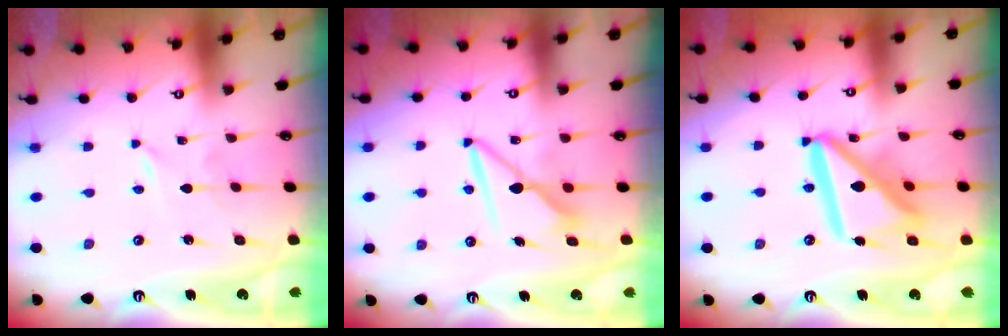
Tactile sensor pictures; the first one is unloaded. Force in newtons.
{"total": 8.1, "press": 8.1, "slide": 0.4}
{"total": 17.3, "press": 17.2, "slide": 2.1}